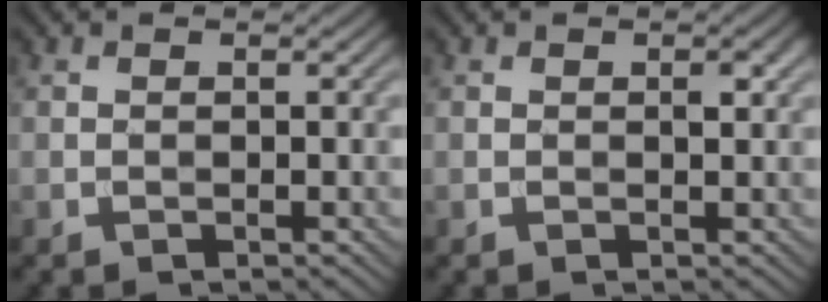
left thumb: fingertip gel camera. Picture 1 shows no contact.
{"total": 1.1, "force": [0.2, 0.4, 1.0], "torque": [-0.011, -0.002, 0.005]}